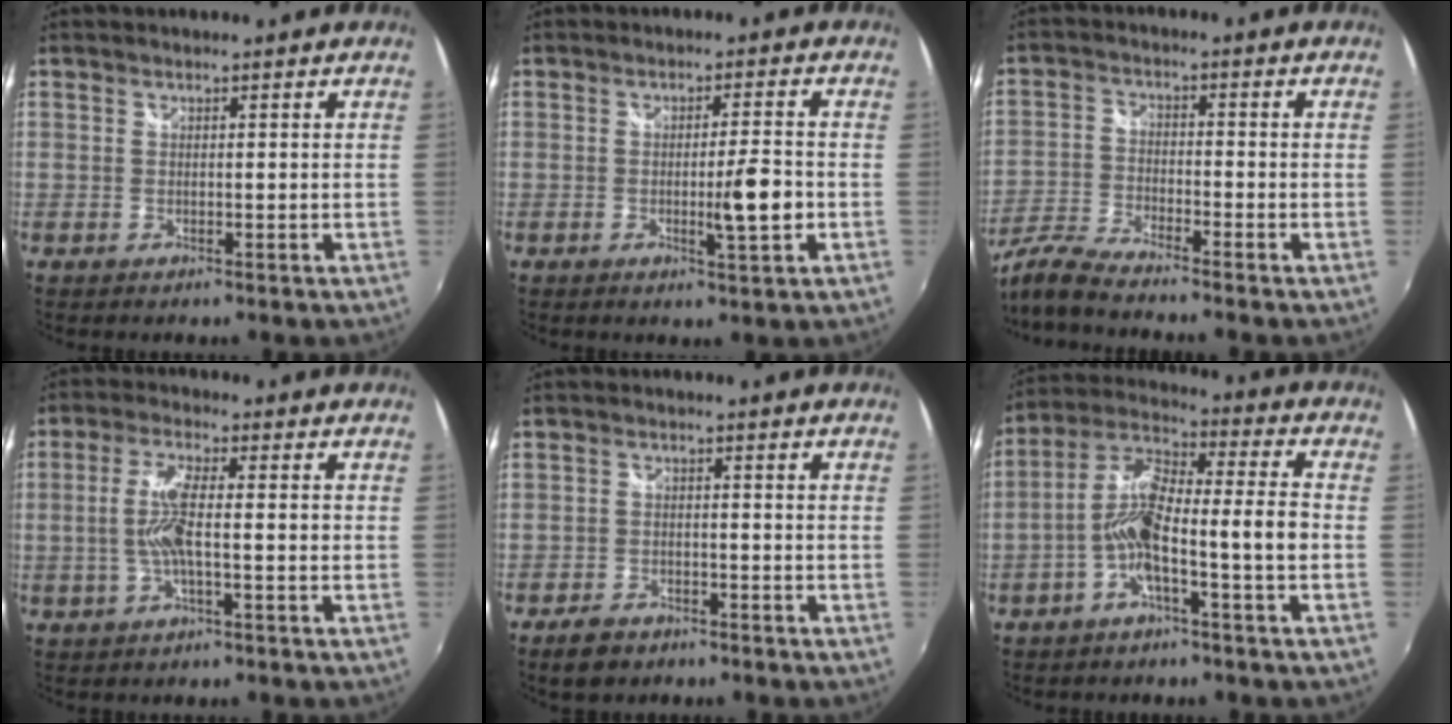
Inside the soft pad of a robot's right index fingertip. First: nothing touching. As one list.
[{"total": 5.7, "force": [-1.3, 0.0, 5.6], "torque": [-0.091, -0.005, -0.017]}, {"total": 7.7, "force": [-6.9, 0.3, 3.2], "torque": [-0.082, -0.006, -0.146]}, {"total": 7.0, "force": [-0.9, 1.1, 6.8], "torque": [-0.136, 0.005, -0.015]}, {"total": 5.1, "force": [-3.9, 2.8, 1.7], "torque": [-0.052, 0.008, -0.063]}, {"total": 11.2, "force": [-3.5, 0.8, 10.6], "torque": [-0.202, 0.012, -0.065]}]